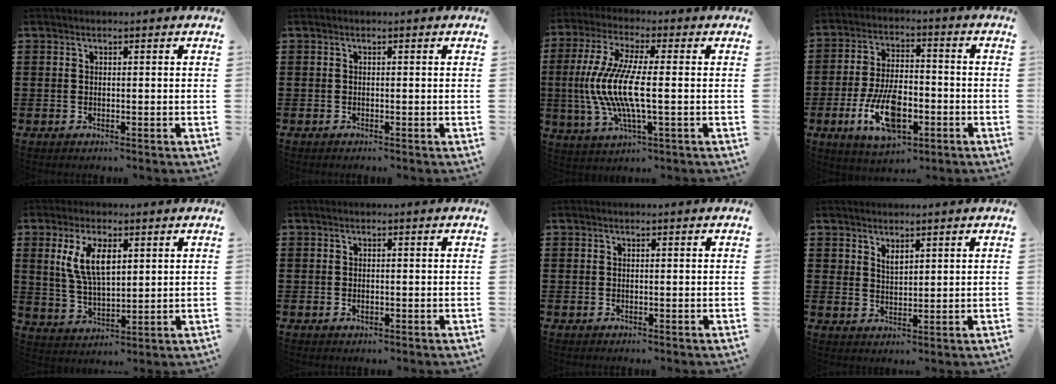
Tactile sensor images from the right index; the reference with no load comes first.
{"total": 0.0}
{"total": 9.5, "force": [-1.0, 1.6, 9.3], "torque": [-0.218, -0.022, -0.029]}
{"total": 11.2, "force": [-4.3, 5.0, 9.0], "torque": [-0.180, -0.003, -0.077]}
{"total": 7.6, "force": [2.8, 3.1, 6.3], "torque": [-0.133, 0.007, 0.050]}
{"total": 0.8, "force": [-0.2, 0.4, 0.7], "torque": [-0.014, -0.003, -0.004]}
{"total": 0.0}
{"total": 2.2, "force": [1.9, 0.9, 0.8], "torque": [-0.016, 0.004, 0.035]}